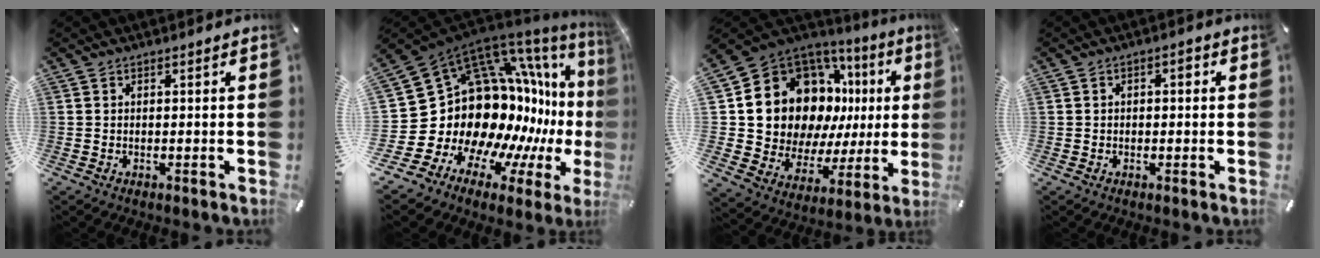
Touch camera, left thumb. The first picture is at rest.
{"total": 25.0, "force": [0.2, 18.5, 16.8], "torque": [-0.223, -0.129, 0.079]}
{"total": 17.4, "force": [6.8, 13.0, 9.3], "torque": [-0.161, -0.070, 0.146]}
{"total": 1.8, "force": [-0.1, 1.2, 1.4], "torque": [-0.019, 0.005, -0.007]}